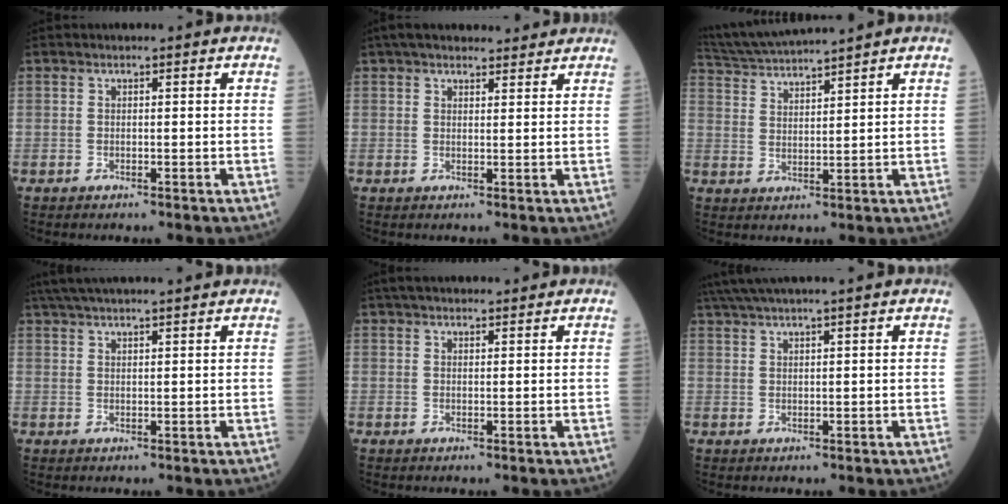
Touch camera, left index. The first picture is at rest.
{"total": 11.1, "force": [9.7, 2.8, 4.5], "torque": [-0.055, 0.034, 0.135]}
{"total": 9.3, "force": [8.7, -1.4, 3.1], "torque": [-0.063, 0.014, 0.161]}
{"total": 12.5, "force": [11.0, 0.3, 5.9], "torque": [-0.105, 0.038, 0.161]}
{"total": 7.7, "force": [6.7, 1.5, 3.4], "torque": [-0.048, 0.033, 0.102]}
{"total": 8.2, "force": [7.1, -1.2, 4.1], "torque": [-0.069, 0.030, 0.108]}